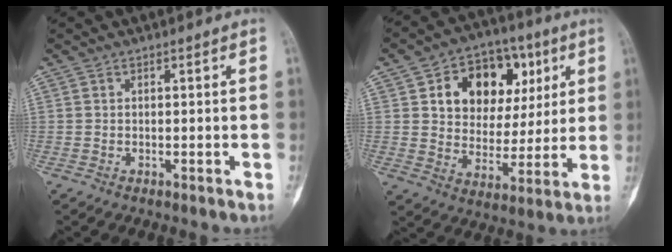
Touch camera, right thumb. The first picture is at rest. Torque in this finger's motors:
{"motor_torque": [-0.30, 1.43, 0.27, -0.11, 0.04]}